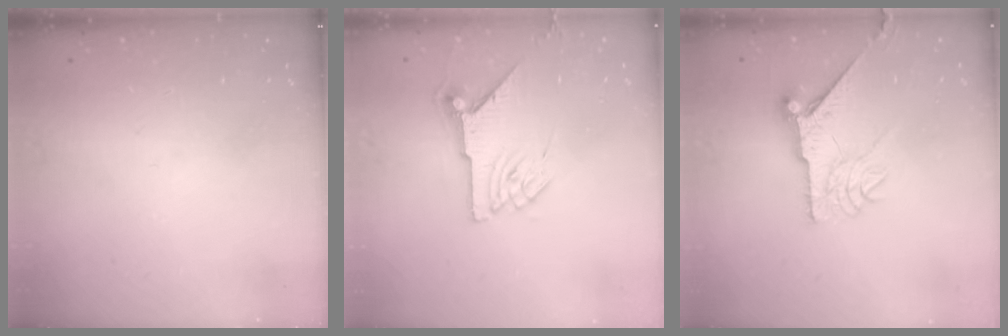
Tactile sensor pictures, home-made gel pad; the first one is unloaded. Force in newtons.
{"total": 7.7, "press": 7.7, "slide": 0.3}
{"total": 8.7, "press": 8.7, "slide": 0.3}